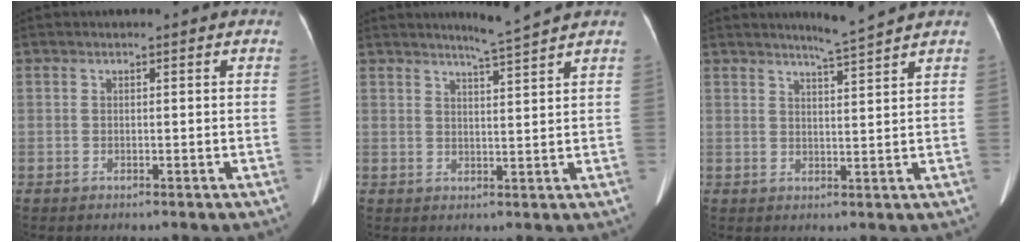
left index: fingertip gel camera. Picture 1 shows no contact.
{"total": 3.6, "force": [3.2, -1.4, 0.8], "torque": [-0.020, -0.012, 0.059]}
{"total": 3.5, "force": [3.1, -1.4, 0.8], "torque": [-0.019, -0.012, 0.058]}